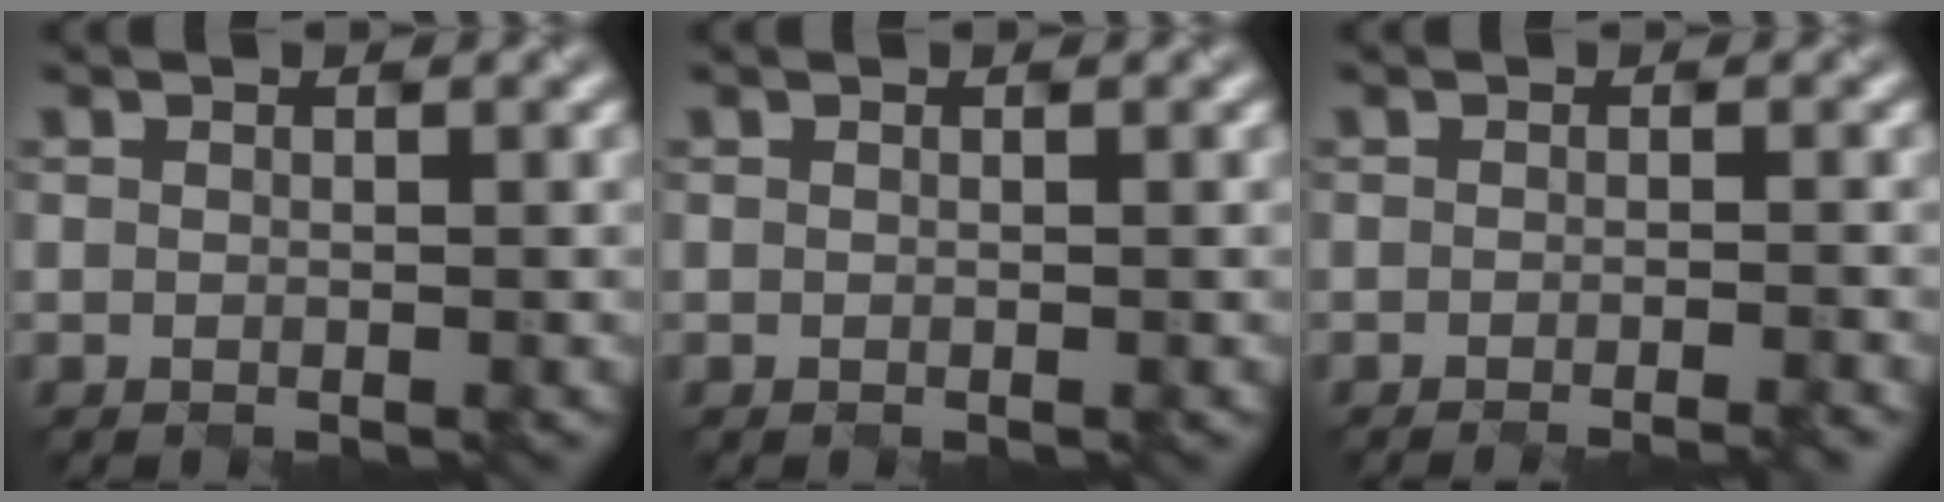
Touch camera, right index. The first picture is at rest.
{"total": 0.0}
{"total": 2.7, "force": [-1.2, 0.9, 2.2], "torque": [0.003, 0.000, -0.017]}